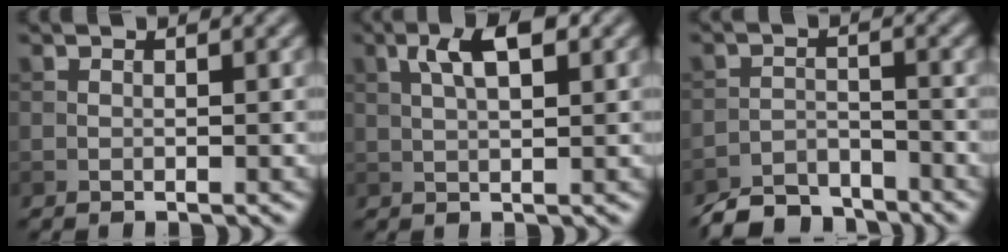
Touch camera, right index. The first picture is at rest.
{"total": 4.3, "force": [1.7, 1.4, 3.7], "torque": [-0.070, 0.009, 0.028]}
{"total": 5.0, "force": [-4.7, 1.6, 1.1], "torque": [-0.014, -0.005, -0.092]}